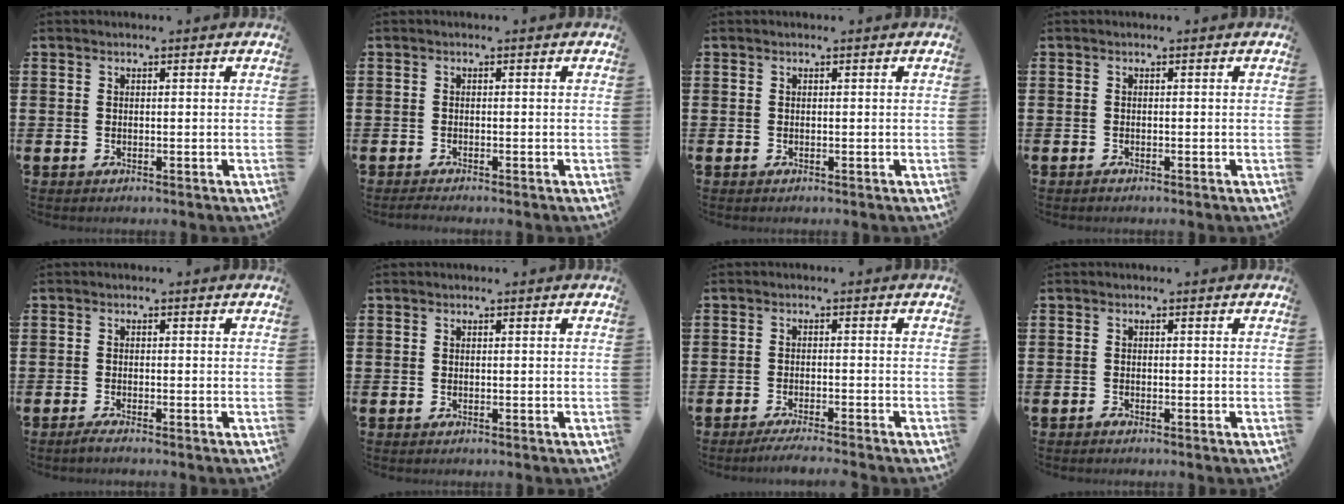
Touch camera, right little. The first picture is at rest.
{"total": 0.6, "force": [-0.5, 0.0, 0.4], "torque": [-0.007, -0.001, -0.011]}
{"total": 0.0}
{"total": 0.0}
{"total": 0.9, "force": [-0.7, 0.0, 0.7], "torque": [-0.010, -0.002, -0.013]}
{"total": 0.0}
{"total": 1.8, "force": [-1.5, -0.2, 0.9], "torque": [-0.014, 0.002, -0.028]}
{"total": 0.5, "force": [-0.5, 0.0, 0.0], "torque": [-0.002, -0.003, -0.010]}